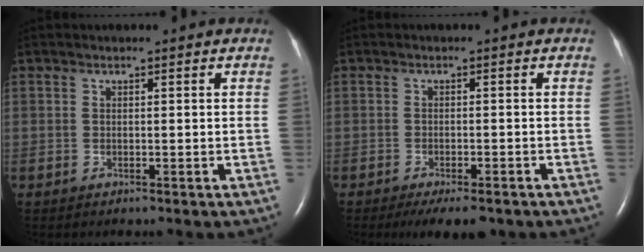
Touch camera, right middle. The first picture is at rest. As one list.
[{"total": 6.1, "force": [-4.6, 1.9, 3.6], "torque": [-0.044, -0.008, -0.066]}]